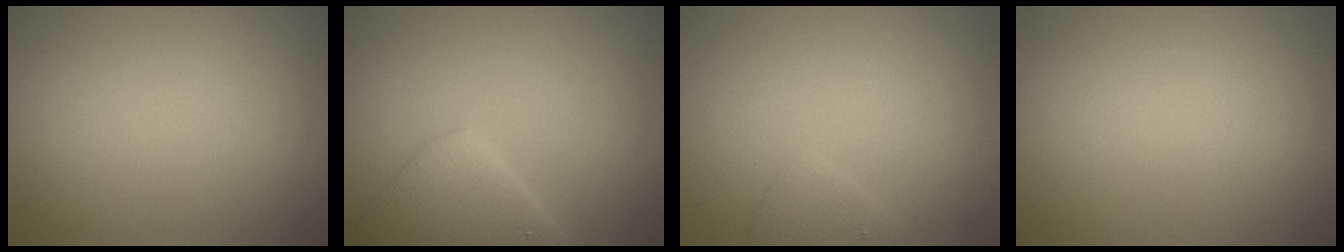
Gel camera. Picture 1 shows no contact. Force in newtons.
{"total": 4.2, "press": 4.2, "slide": 0.2}
{"total": 1.2, "press": 1.2, "slide": 0.0}
{"total": 0.0}